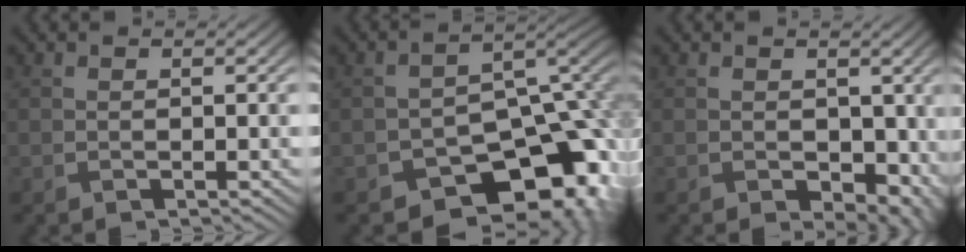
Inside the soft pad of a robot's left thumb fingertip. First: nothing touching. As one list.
[{"total": 13.0, "force": [-7.5, 7.5, 7.5], "torque": [-0.113, -0.034, -0.097]}, {"total": 5.3, "force": [-0.8, 4.0, 3.3], "torque": [-0.041, -0.013, -0.005]}]